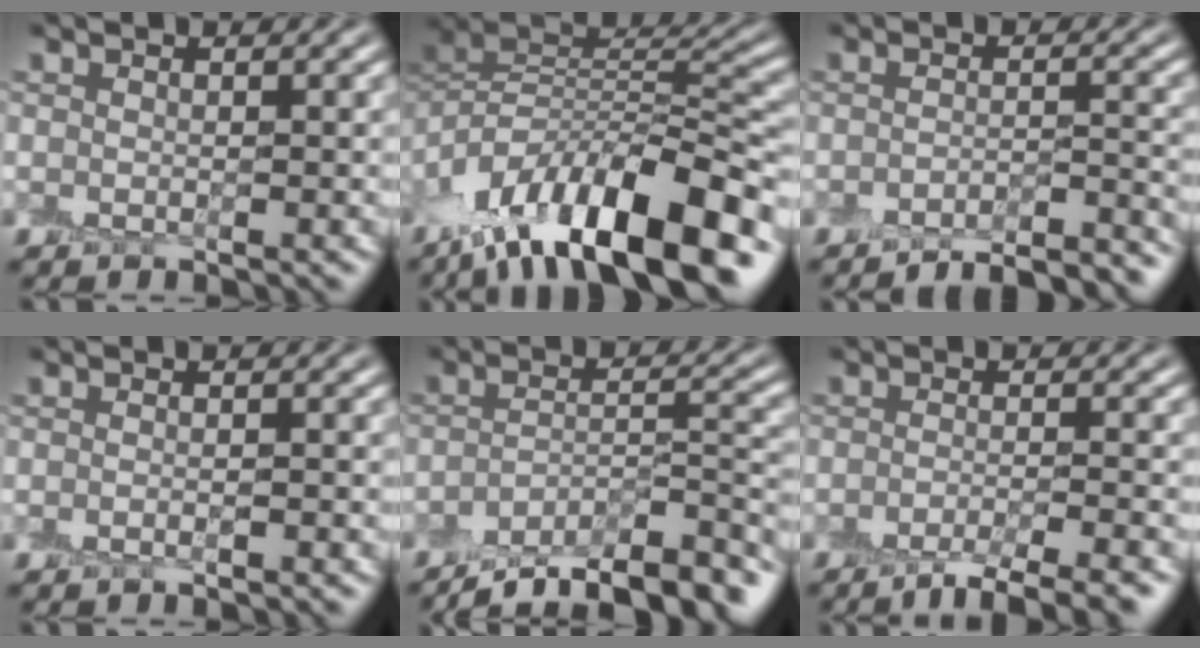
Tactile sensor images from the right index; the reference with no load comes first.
{"total": 14.8, "force": [-8.1, 4.9, 11.4], "torque": [-0.187, 0.024, -0.144]}
{"total": 7.2, "force": [-6.2, 1.5, 3.4], "torque": [-0.035, -0.002, -0.077]}
{"total": 1.0, "force": [-0.4, 0.1, 0.9], "torque": [-0.017, -0.004, -0.010]}
{"total": 9.6, "force": [-7.3, 2.6, 5.6], "torque": [-0.080, 0.000, -0.117]}
{"total": 4.4, "force": [-3.1, 0.8, 3.1], "torque": [-0.037, 0.000, -0.055]}